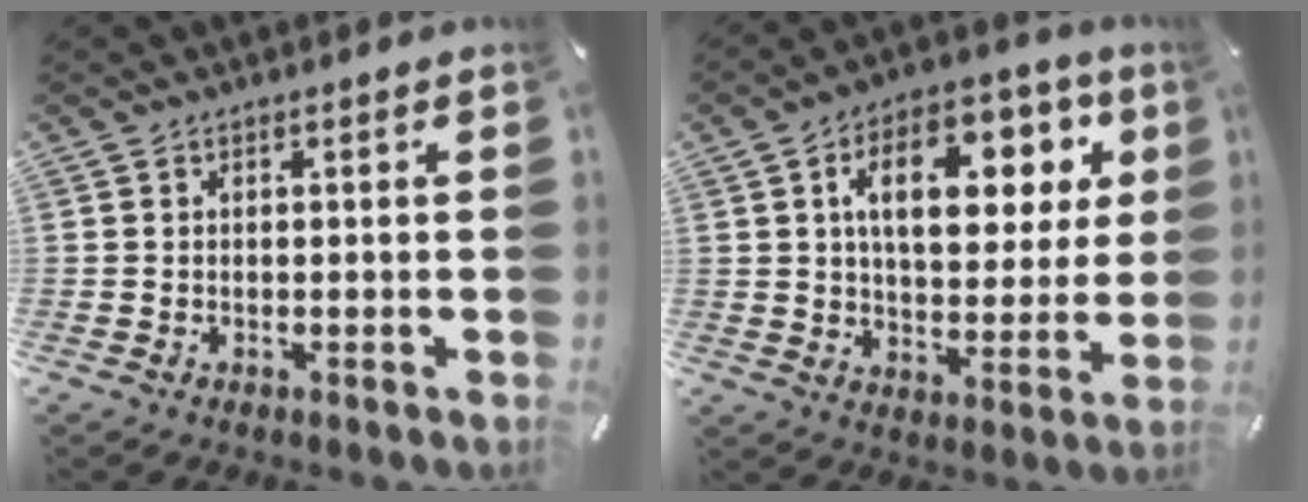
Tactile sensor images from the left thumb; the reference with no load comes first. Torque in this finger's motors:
{"motor_torque": [1.38, 1.74, 1.42, -1.35, 0.48]}